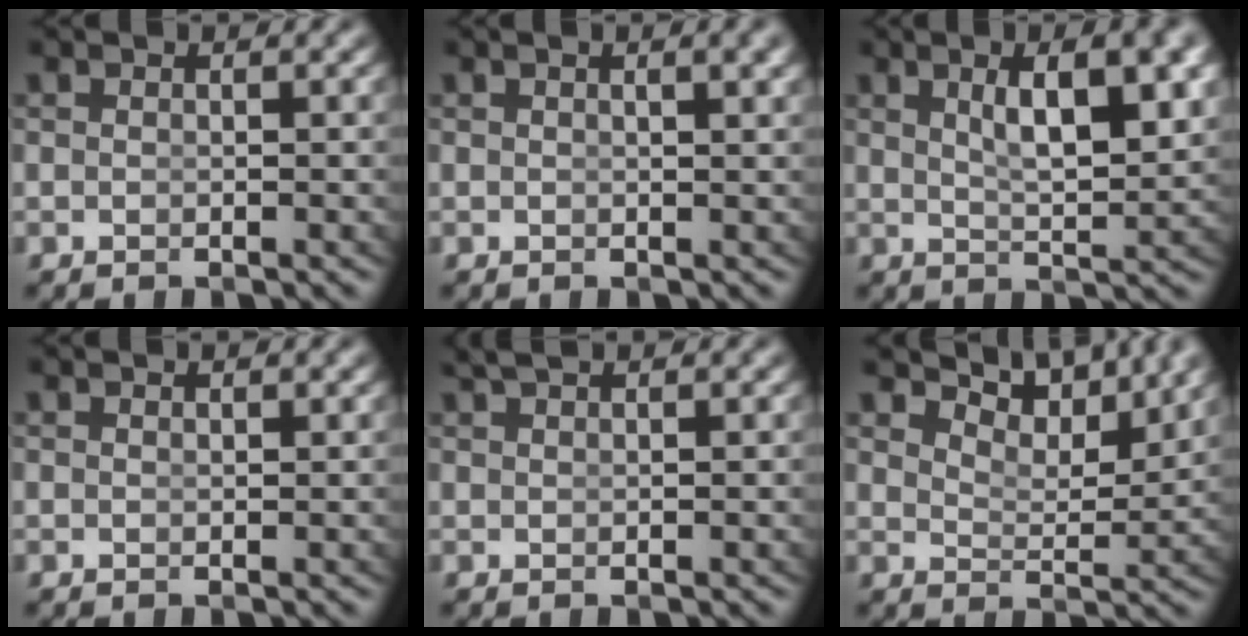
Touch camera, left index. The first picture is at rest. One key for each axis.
{"total": 1.4, "fx": 0.4, "fy": -0.2, "fz": 1.3, "tx": -0.012, "ty": 0.001, "tz": 0.008}
{"total": 5.3, "fx": 1.6, "fy": 0.8, "fz": 4.9, "tx": -0.070, "ty": -0.004, "tz": 0.037}
{"total": 0.6, "fx": 0.3, "fy": -0.5, "fz": 0.0, "tx": 0.008, "ty": -0.006, "tz": 0.011}
{"total": 1.3, "fx": 1.1, "fy": -0.6, "fz": 0.4, "tx": -0.004, "ty": 0.001, "tz": 0.026}
{"total": 6.1, "fx": 5.4, "fy": 0.8, "fz": 2.7, "tx": -0.038, "ty": 0.001, "tz": 0.090}